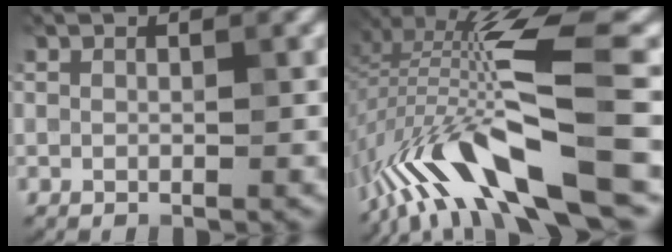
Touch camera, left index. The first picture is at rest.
{"total": 11.9, "force": [-5.1, 2.3, 10.5], "torque": [-0.198, 0.012, -0.081]}